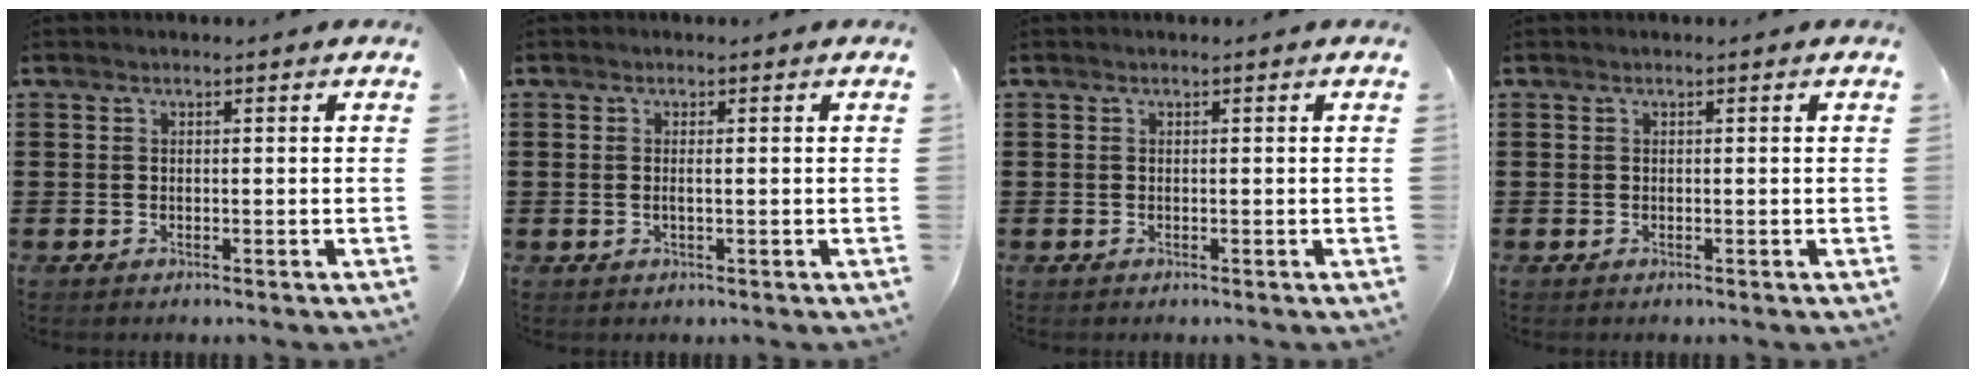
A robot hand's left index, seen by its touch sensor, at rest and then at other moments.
{"total": 0.9, "force": [0.1, -0.1, 0.9], "torque": [-0.017, -0.005, 0.003]}
{"total": 0.0}
{"total": 0.0}